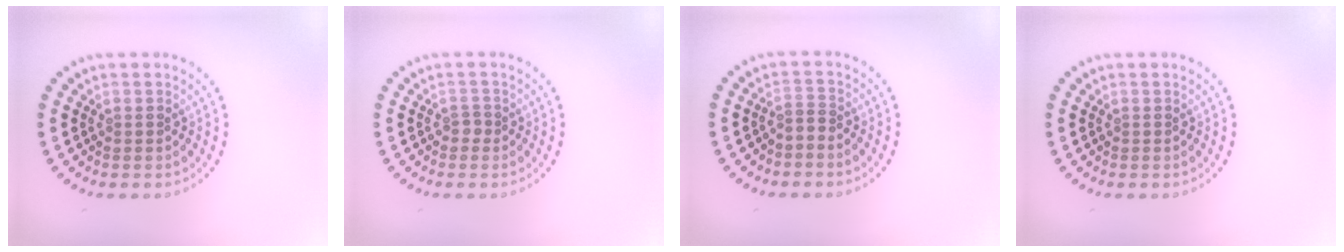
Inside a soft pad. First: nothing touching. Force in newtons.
{"total": 0.9, "press": 0.6, "slide": 0.6}
{"total": 1.0, "press": 0.5, "slide": 0.8}
{"total": 0.0}